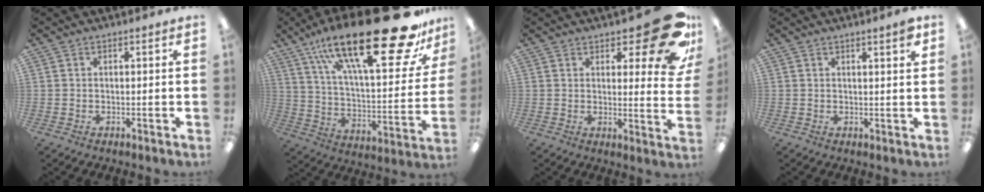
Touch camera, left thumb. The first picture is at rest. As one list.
[{"total": 33.5, "force": [19.5, 10.2, 25.3], "torque": [-0.403, -0.116, 0.315]}, {"total": 17.2, "force": [10.0, 6.0, 12.7], "torque": [-0.156, -0.066, 0.164]}, {"total": 2.7, "force": [1.8, 0.0, 2.0], "torque": [-0.035, -0.003, 0.029]}]